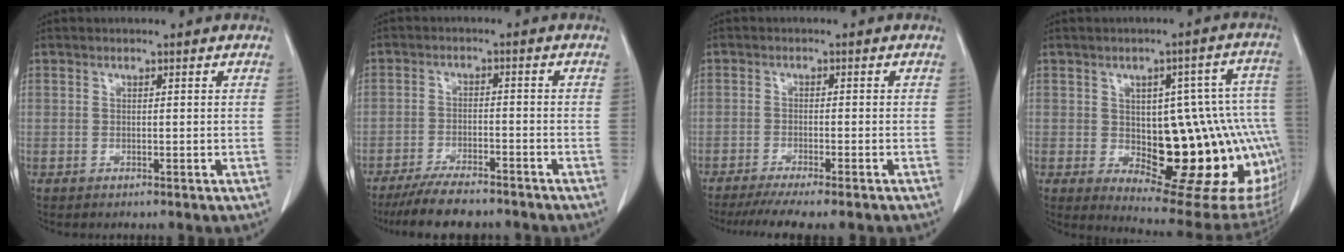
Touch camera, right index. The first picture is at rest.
{"total": 8.7, "force": [-7.6, 2.1, 3.7], "torque": [-0.057, -0.014, -0.122]}
{"total": 10.2, "force": [-8.7, 1.0, 5.2], "torque": [-0.064, -0.014, -0.124]}
{"total": 23.3, "force": [-3.1, 8.0, 21.7], "torque": [-0.204, 0.027, -0.014]}